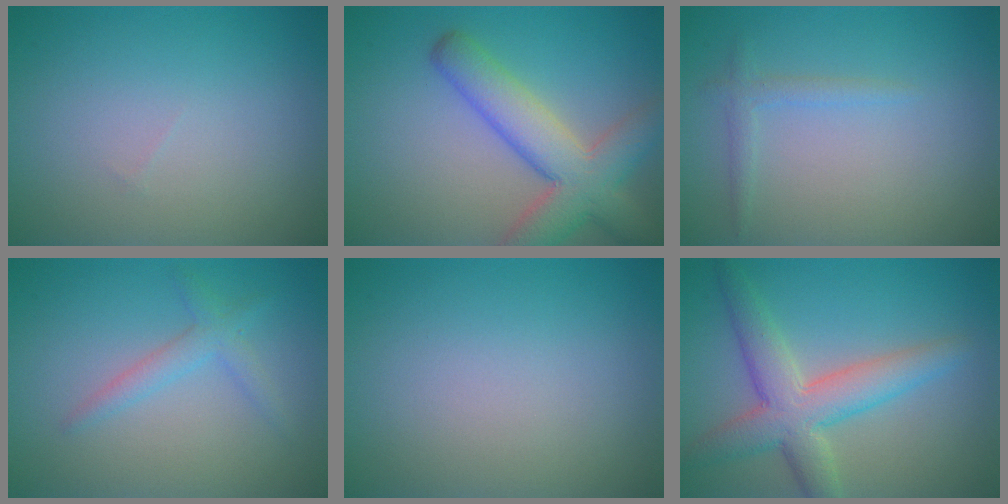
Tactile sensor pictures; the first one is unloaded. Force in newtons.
{"total": 7.1, "press": 7.0, "slide": 0.4}
{"total": 1.3, "press": 1.3, "slide": 0.1}
{"total": 2.0, "press": 2.0, "slide": 0.2}
{"total": 0.0}
{"total": 5.6, "press": 5.6, "slide": 0.2}